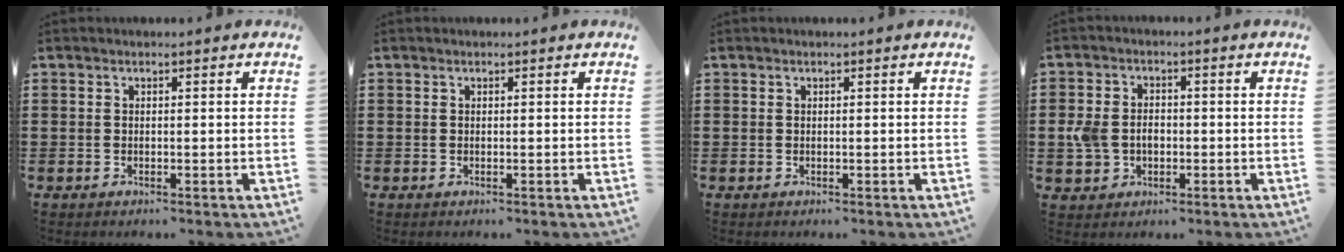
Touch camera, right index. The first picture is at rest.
{"total": 0.0}
{"total": 0.0}
{"total": 4.4, "force": [-0.6, 3.5, 2.5], "torque": [-0.067, 0.004, -0.018]}